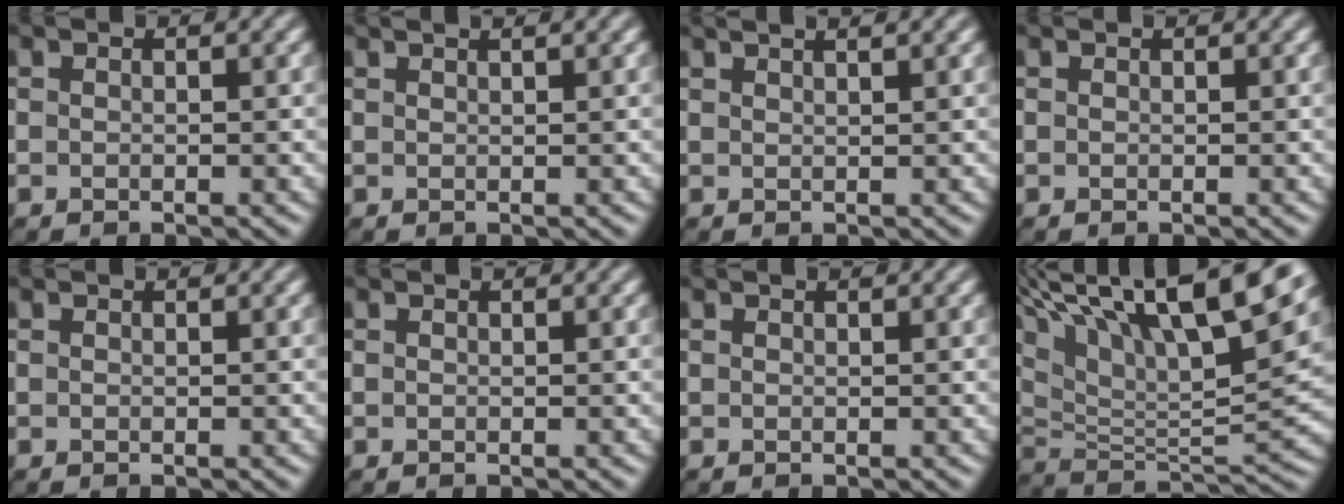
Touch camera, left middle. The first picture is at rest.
{"total": 2.3, "force": [1.8, 0.8, 1.3], "torque": [0.004, 0.013, -0.002]}
{"total": 3.5, "force": [2.6, 1.3, 2.0], "torque": [0.000, 0.026, 0.004]}
{"total": 0.0}
{"total": 0.0}
{"total": 0.0}
{"total": 0.5, "force": [0.5, 0.1, 0.2], "torque": [0.000, 0.001, 0.004]}
{"total": 16.2, "force": [9.6, 5.4, 11.8], "torque": [-0.209, 0.030, 0.147]}